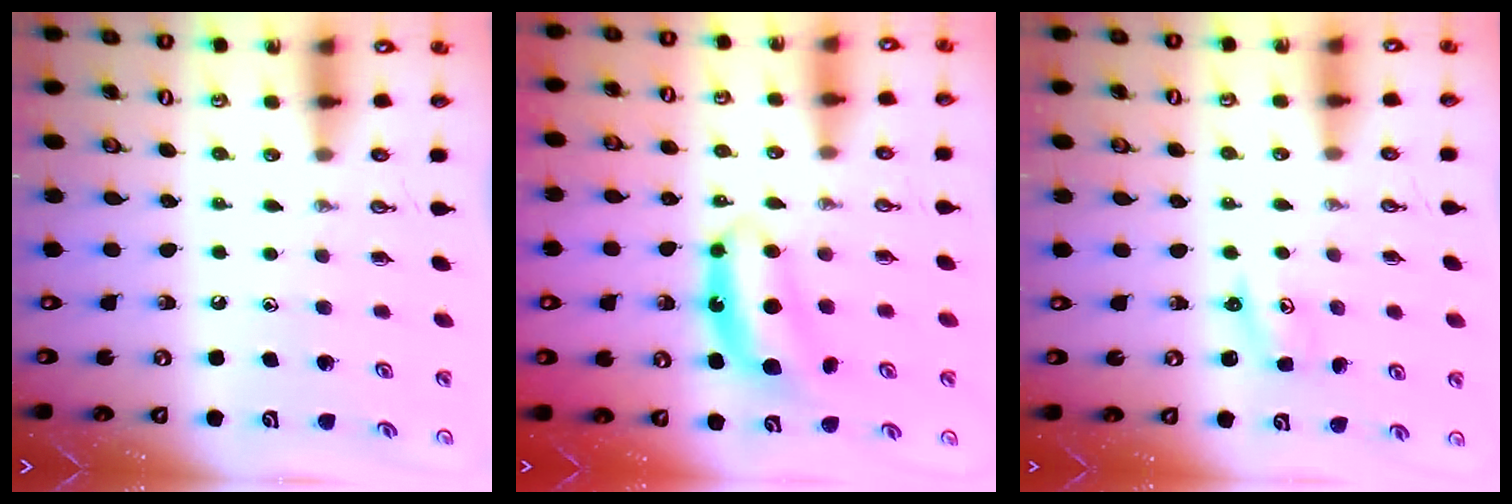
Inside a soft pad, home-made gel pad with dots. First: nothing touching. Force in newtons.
{"total": 7.7, "press": 7.7, "slide": 0.4}
{"total": 1.7, "press": 1.7, "slide": 0.3}